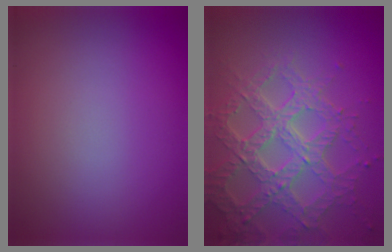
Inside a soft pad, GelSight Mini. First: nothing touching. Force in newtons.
{"total": 7.0, "press": 5.2, "slide": 4.6}